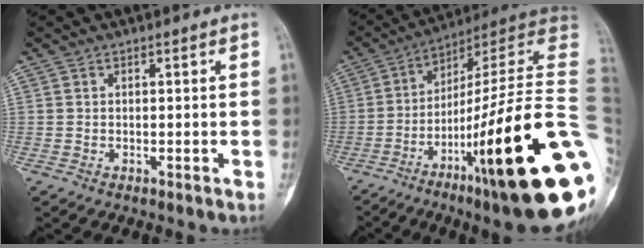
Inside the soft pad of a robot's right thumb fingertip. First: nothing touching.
{"total": 33.5, "force": [-8.4, 5.5, 32.0], "torque": [-0.384, 0.041, -0.135]}